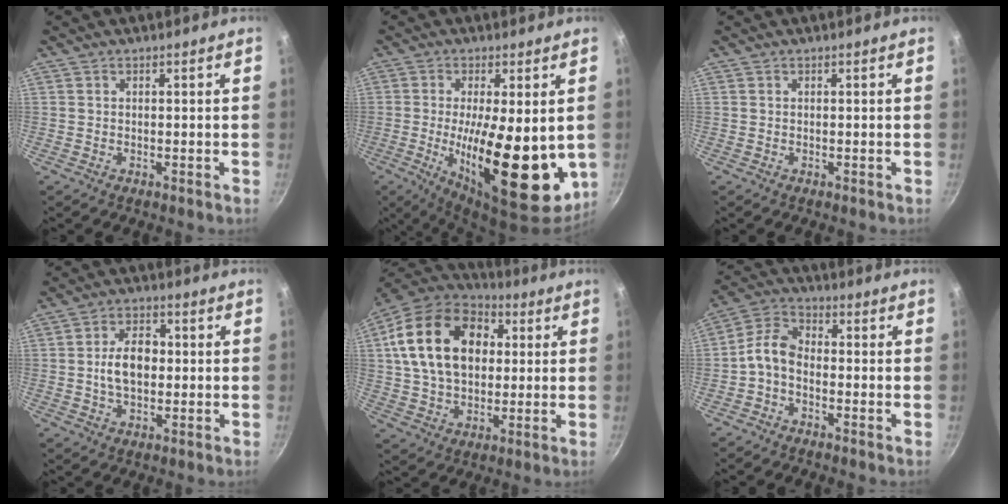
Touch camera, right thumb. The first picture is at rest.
{"total": 20.1, "force": [-1.6, 7.3, 18.7], "torque": [-0.272, -0.019, -0.017]}
{"total": 0.0}
{"total": 5.3, "force": [0.0, 3.5, 4.0], "torque": [-0.048, 0.012, -0.004]}
{"total": 21.8, "force": [4.7, 15.2, 15.0], "torque": [-0.240, 0.017, 0.074]}
{"total": 6.2, "force": [-2.1, 3.9, 4.4], "torque": [-0.091, 0.037, -0.055]}